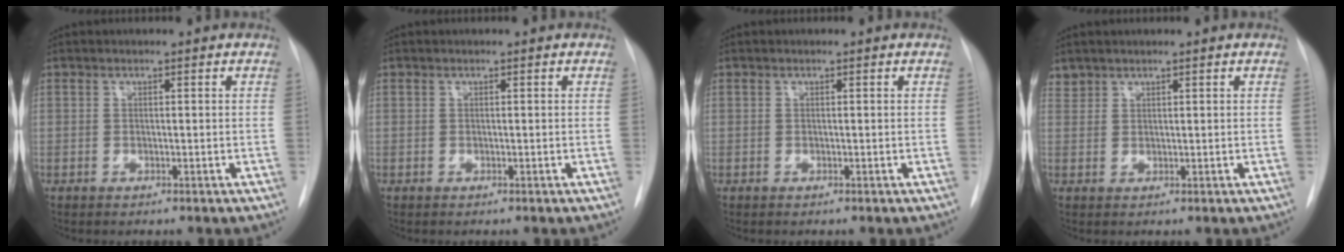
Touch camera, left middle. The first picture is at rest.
{"total": 0.0}
{"total": 0.0}
{"total": 1.4, "force": [1.3, 0.5, -0.2], "torque": [0.005, 0.007, 0.026]}